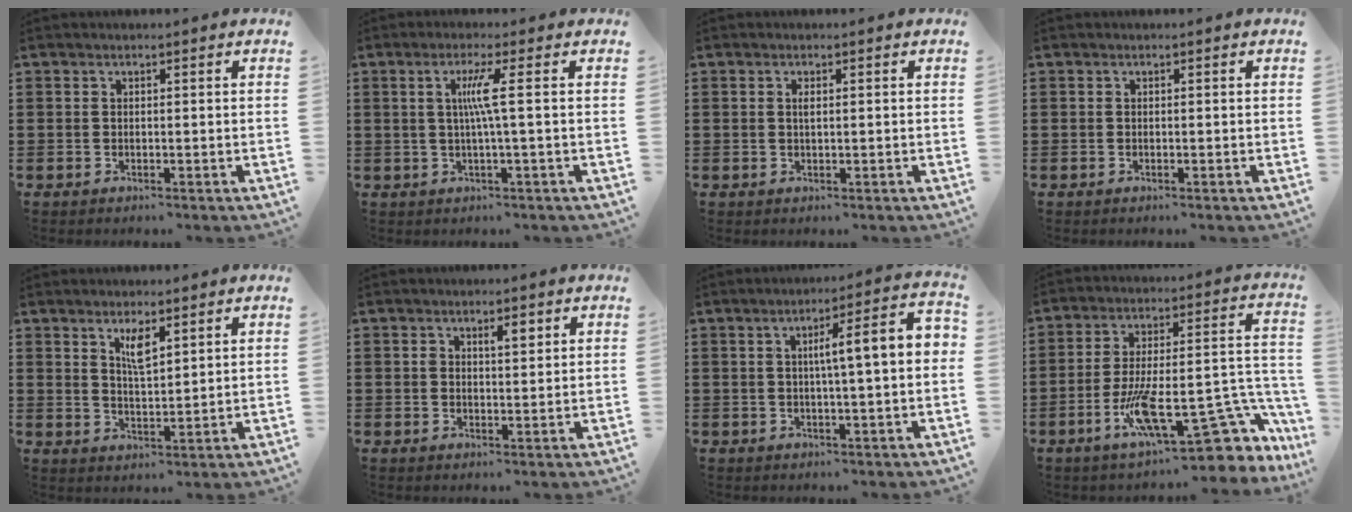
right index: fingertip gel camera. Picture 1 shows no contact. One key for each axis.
{"total": 4.4, "fx": 0.4, "fy": -0.6, "fz": 4.4, "tx": -0.084, "ty": -0.006, "tz": 0.000}
{"total": 0.9, "fx": 0.2, "fy": 0.2, "fz": 0.9, "tx": -0.018, "ty": 0.001, "tz": 0.003}
{"total": 0.0}
{"total": 3.8, "fx": 2.2, "fy": 1.0, "fz": 2.9, "tx": -0.054, "ty": 0.001, "tz": 0.037}
{"total": 2.4, "fx": 1.0, "fy": 1.0, "fz": 1.9, "tx": -0.031, "ty": 0.002, "tz": 0.014}
{"total": 6.6, "fx": 0.3, "fy": 0.4, "fz": 6.5, "tx": -0.105, "ty": -0.007, "tz": -0.006}
{"total": 17.8, "fx": -7.8, "fy": 6.0, "fz": 14.9, "tx": -0.226, "ty": 0.012, "tz": -0.121}